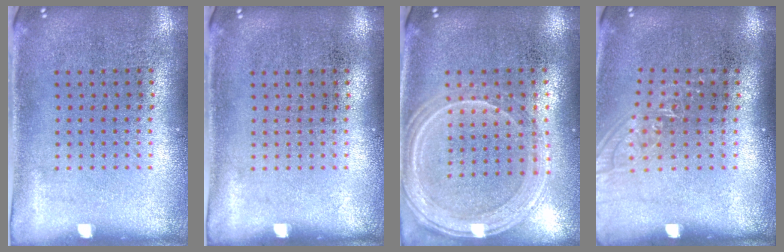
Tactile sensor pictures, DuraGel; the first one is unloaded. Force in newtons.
{"total": 0.0}
{"total": 1.3, "press": 1.3, "slide": 0.1}
{"total": 1.0, "press": 0.9, "slide": 0.3}